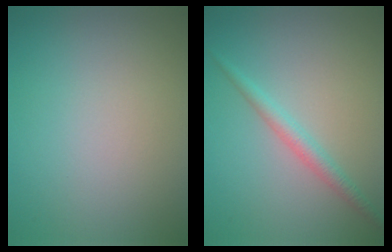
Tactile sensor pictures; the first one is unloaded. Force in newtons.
{"total": 1.9, "press": 1.9, "slide": 0.1}